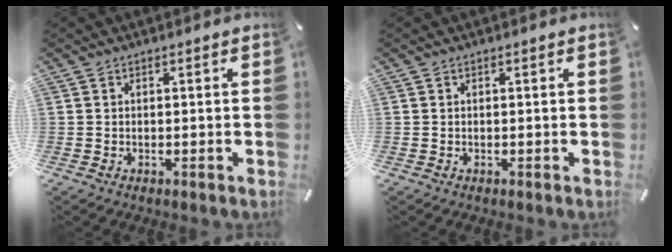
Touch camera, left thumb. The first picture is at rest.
{"total": 0.0}